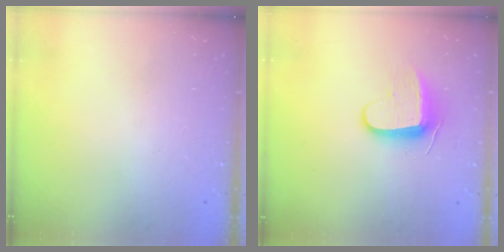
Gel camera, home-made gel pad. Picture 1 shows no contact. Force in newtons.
{"total": 8.7, "press": 8.6, "slide": 0.9}